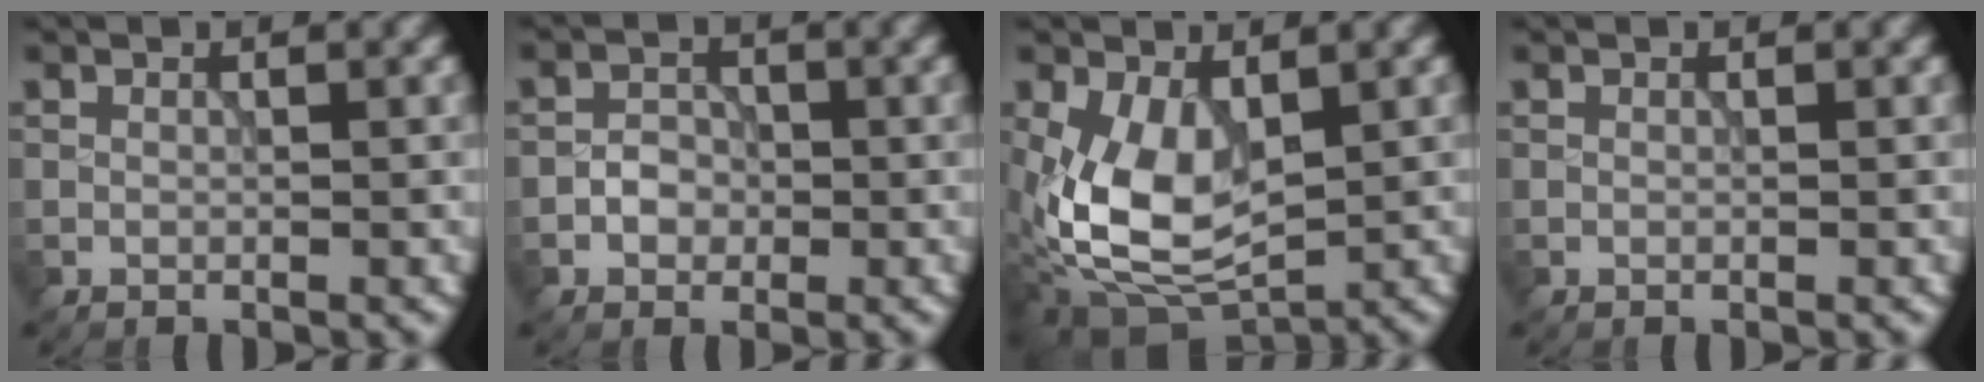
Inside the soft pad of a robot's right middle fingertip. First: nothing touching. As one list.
[{"total": 1.7, "force": [-0.6, 1.5, 0.6], "torque": [-0.006, 0.004, -0.014]}, {"total": 7.4, "force": [0.6, 4.4, 6.0], "torque": [-0.135, -0.005, 0.014]}, {"total": 0.0}]